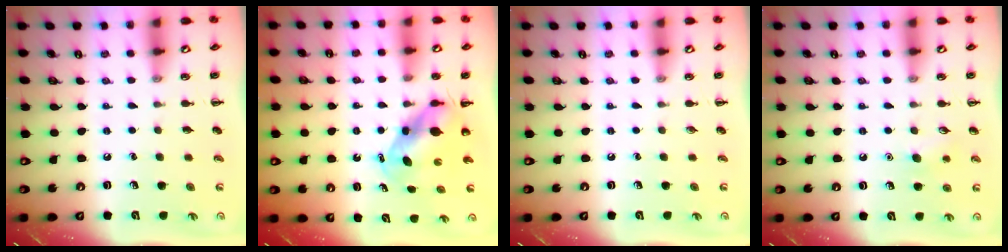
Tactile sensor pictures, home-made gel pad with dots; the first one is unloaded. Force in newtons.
{"total": 6.3, "press": 6.2, "slide": 1.1}
{"total": 0.0}
{"total": 7.2, "press": 7.0, "slide": 1.5}